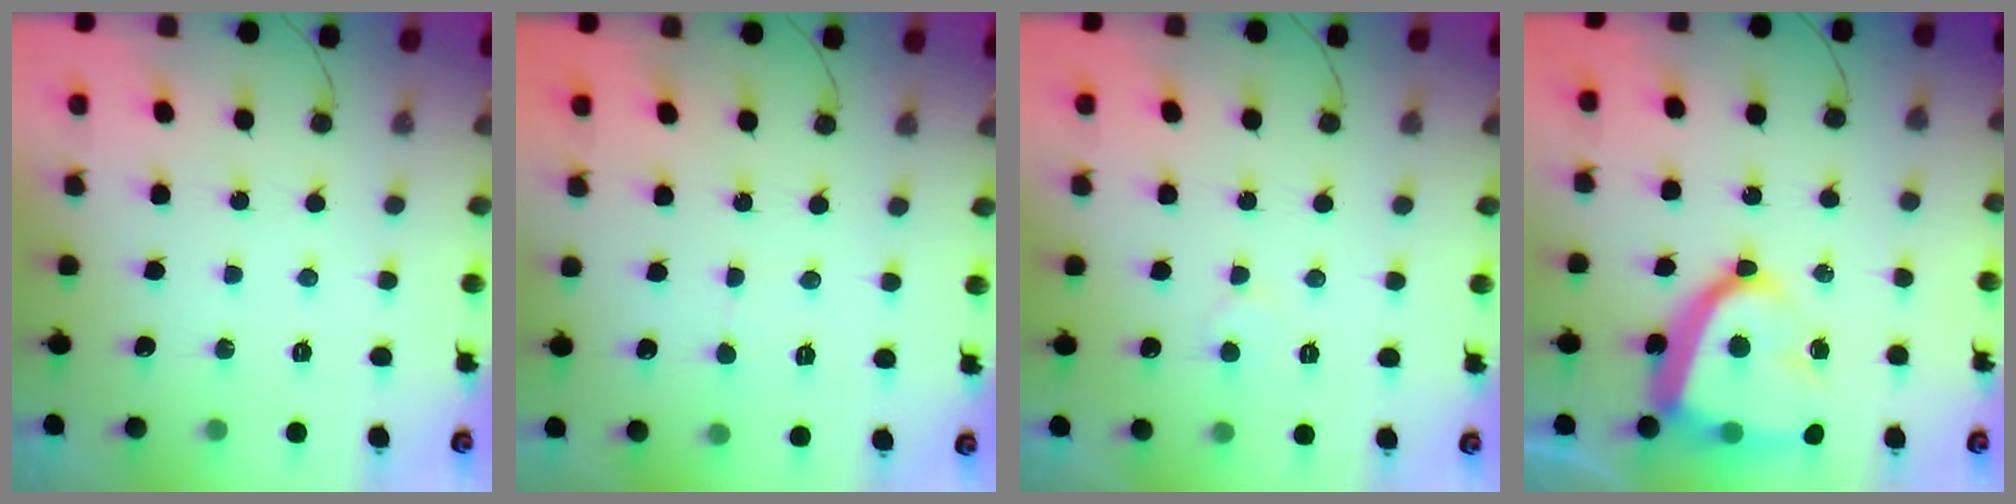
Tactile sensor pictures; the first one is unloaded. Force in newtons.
{"total": 2.9, "press": 2.9, "slide": 0.3}
{"total": 3.2, "press": 3.1, "slide": 0.3}
{"total": 16.6, "press": 16.5, "slide": 1.7}